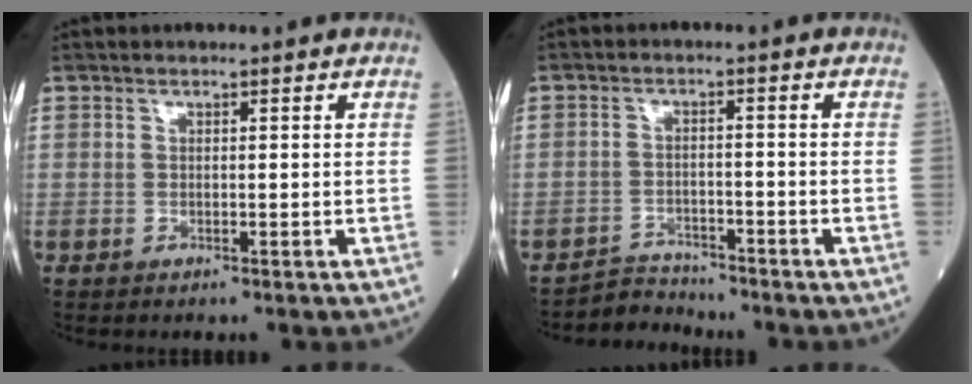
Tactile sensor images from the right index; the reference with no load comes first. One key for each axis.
{"total": 3.5, "fx": -3.2, "fy": 0.3, "fz": -1.4, "tx": 0.029, "ty": -0.004, "tz": -0.054}